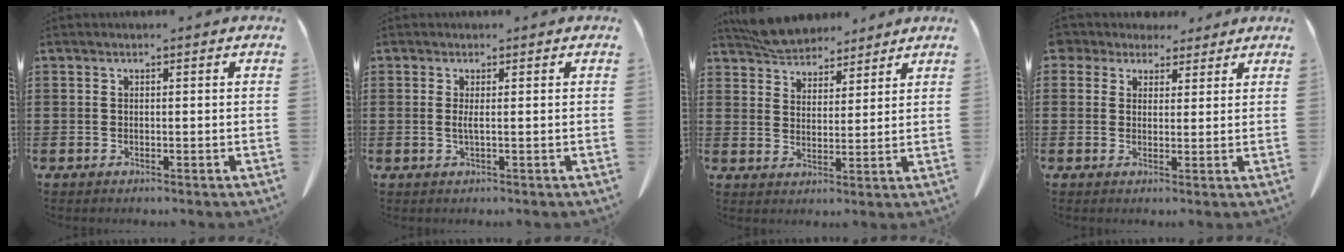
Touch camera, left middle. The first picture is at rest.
{"total": 1.2, "force": [0.0, -0.2, 1.2], "torque": [-0.024, -0.003, -0.001]}
{"total": 6.4, "force": [6.1, 1.6, 1.1], "torque": [-0.043, -0.016, 0.115]}
{"total": 3.6, "force": [2.9, 2.1, 0.6], "torque": [-0.017, 0.003, 0.052]}